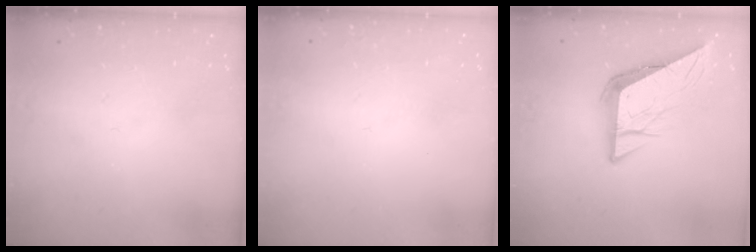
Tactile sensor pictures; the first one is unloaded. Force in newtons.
{"total": 1.6, "press": 1.6, "slide": 0.1}
{"total": 9.3, "press": 9.2, "slide": 1.2}